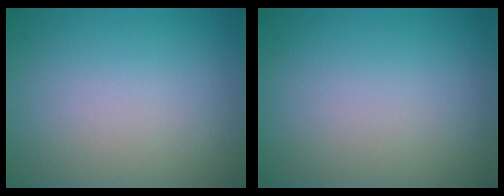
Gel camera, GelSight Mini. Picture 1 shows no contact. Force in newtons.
{"total": 0.0}